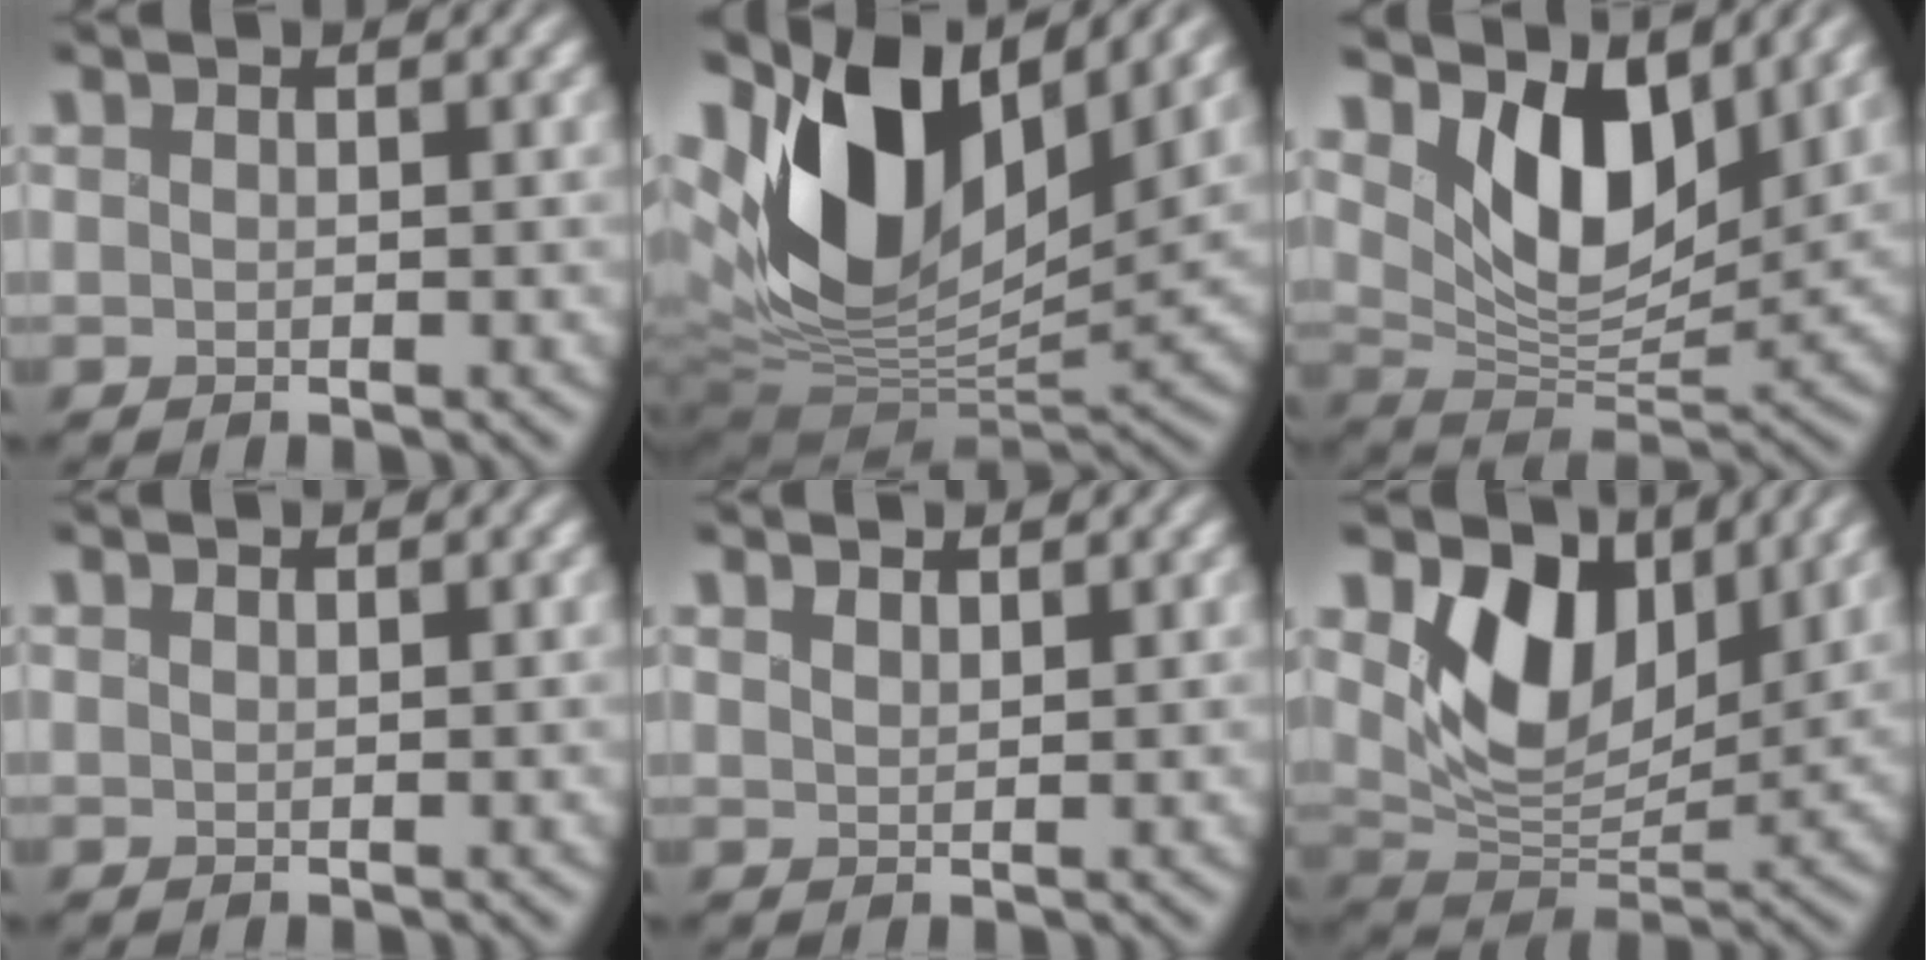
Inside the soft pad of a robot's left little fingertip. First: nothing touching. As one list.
[{"total": 15.0, "force": [4.7, 8.6, 11.3], "torque": [-0.217, 0.022, 0.079]}, {"total": 8.3, "force": [4.0, 4.4, 5.7], "torque": [-0.098, -0.011, 0.069]}, {"total": 0.0}, {"total": 0.9, "force": [0.8, 0.3, 0.3], "torque": [-0.006, 0.001, 0.017]}, {"total": 8.4, "force": [3.7, 5.3, 5.5], "torque": [-0.094, -0.011, 0.066]}]